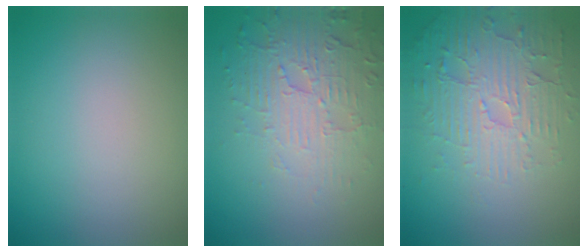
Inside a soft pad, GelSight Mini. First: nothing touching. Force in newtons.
{"total": 5.9, "press": 3.8, "slide": 4.5}
{"total": 5.3, "press": 3.8, "slide": 3.7}